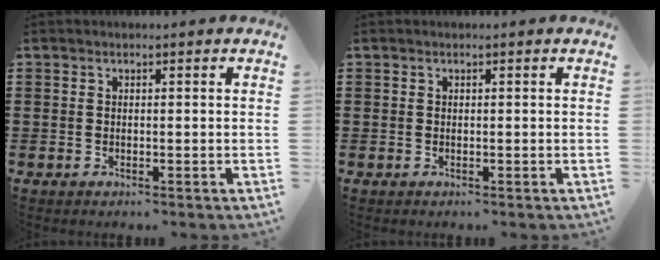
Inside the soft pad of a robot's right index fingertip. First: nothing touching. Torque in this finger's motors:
{"motor_torque": [0.14, 0.10, 0.00, 0.00]}